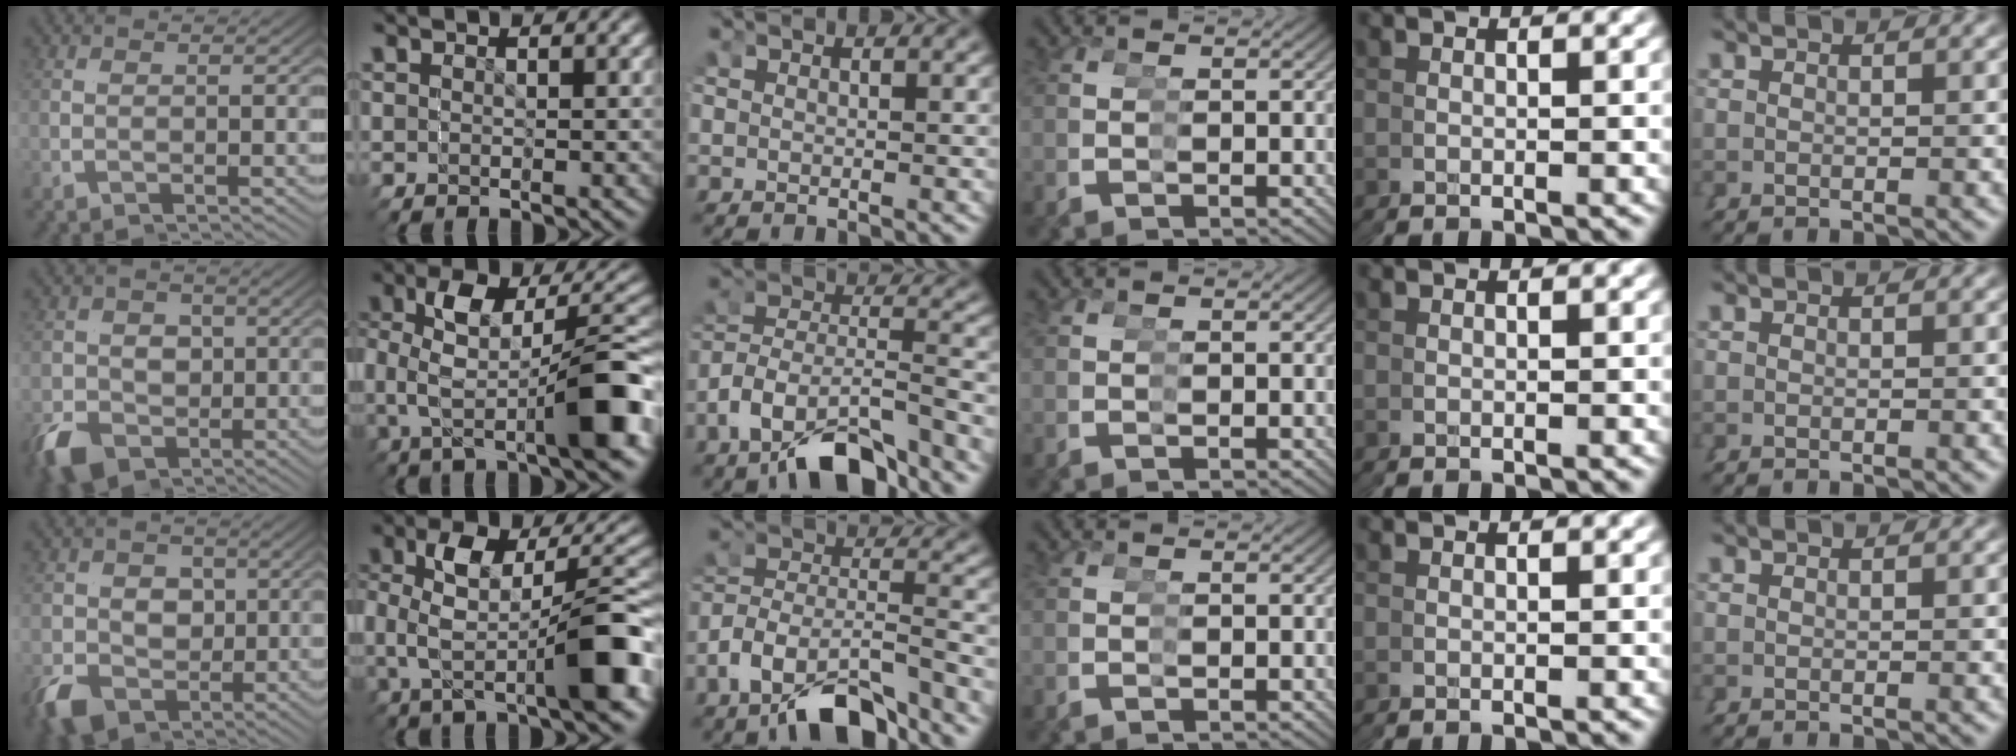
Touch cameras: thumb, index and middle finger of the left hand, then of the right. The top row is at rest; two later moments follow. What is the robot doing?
{"motion": "grasp_and_lifting", "object": "stress ball aka squeeze ball"}